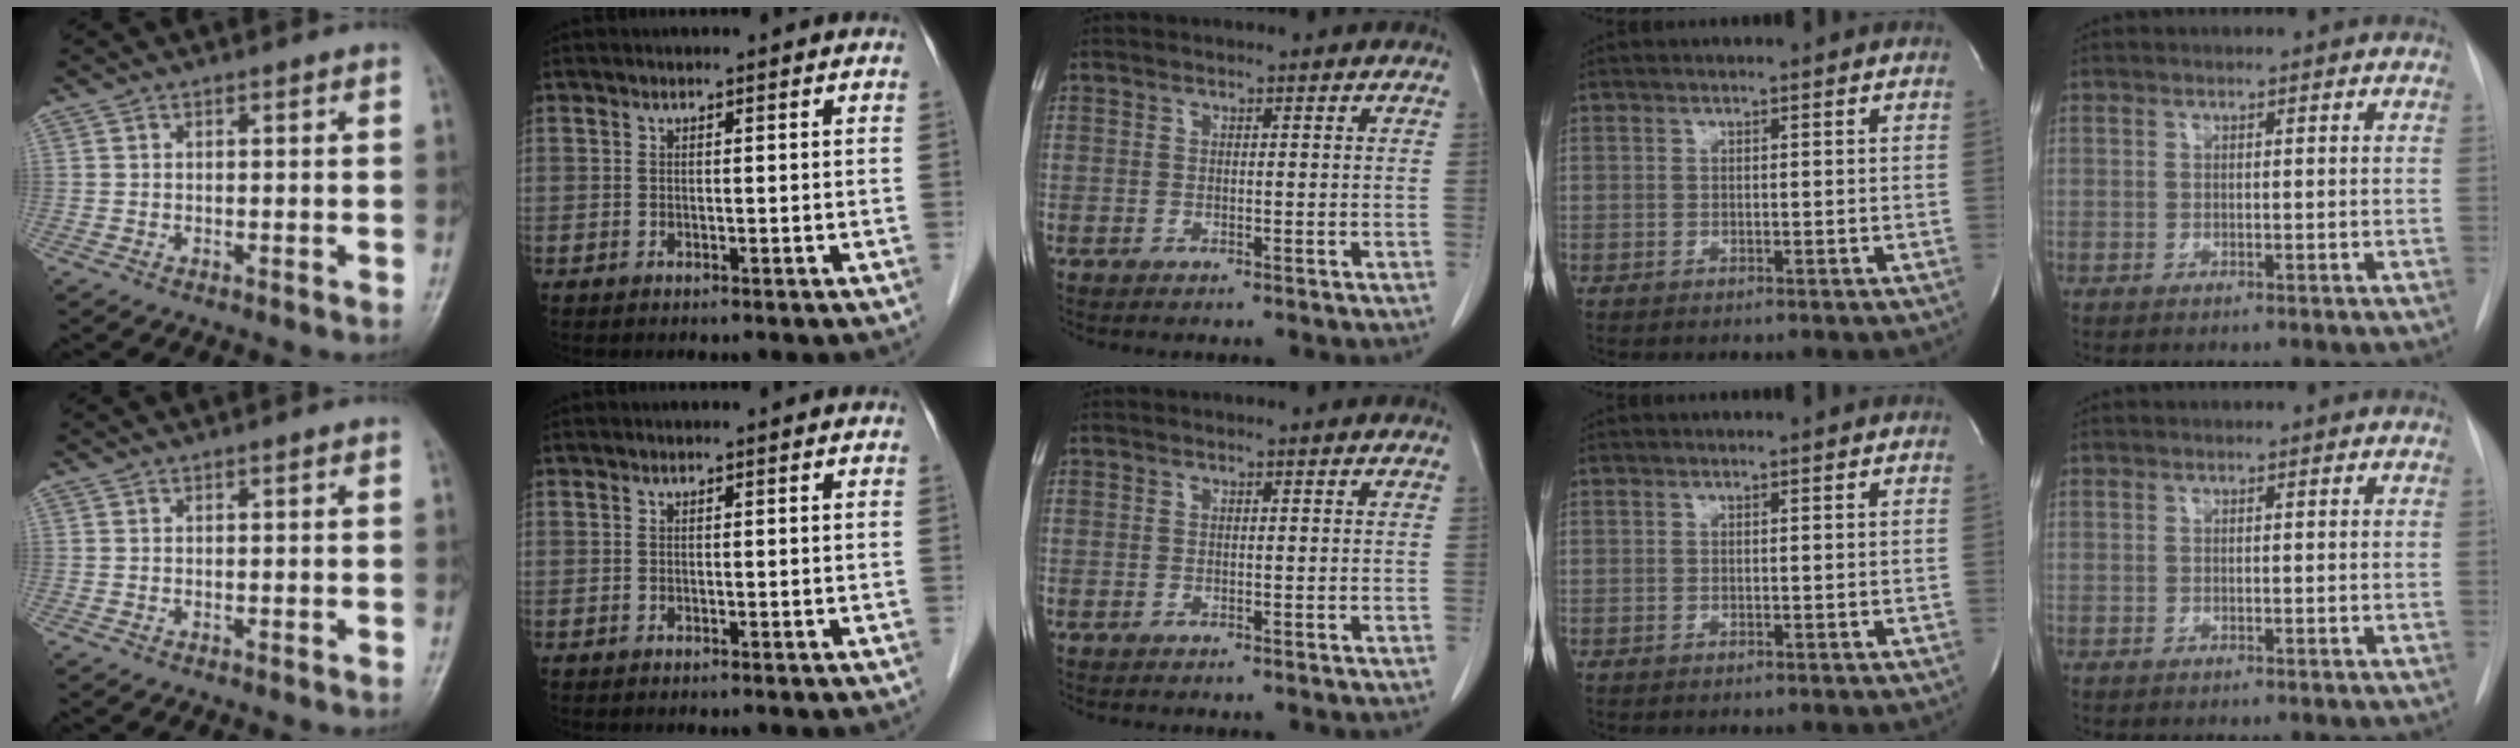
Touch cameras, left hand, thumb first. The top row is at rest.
{}